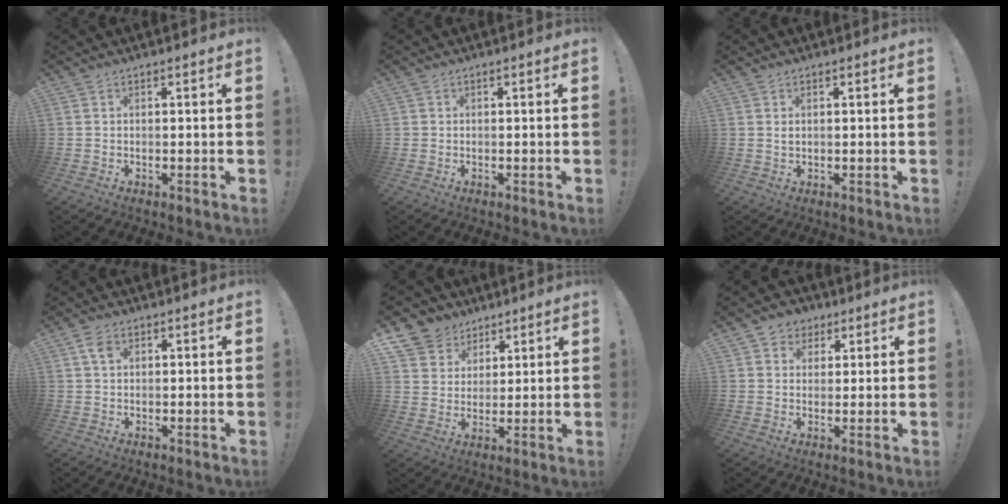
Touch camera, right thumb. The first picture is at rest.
{"total": 0.6, "force": [0.1, 0.6, 0.1], "torque": [-0.001, 0.002, 0.002]}
{"total": 0.8, "force": [0.5, 0.3, 0.6], "torque": [-0.005, -0.003, 0.007]}
{"total": 3.3, "force": [1.3, 2.1, 2.3], "torque": [-0.045, 0.003, 0.025]}
{"total": 8.6, "force": [5.4, 6.7, 0.8], "torque": [-0.009, -0.045, 0.109]}
{"total": 5.0, "force": [1.9, 4.6, 0.8], "torque": [0.002, -0.014, 0.035]}